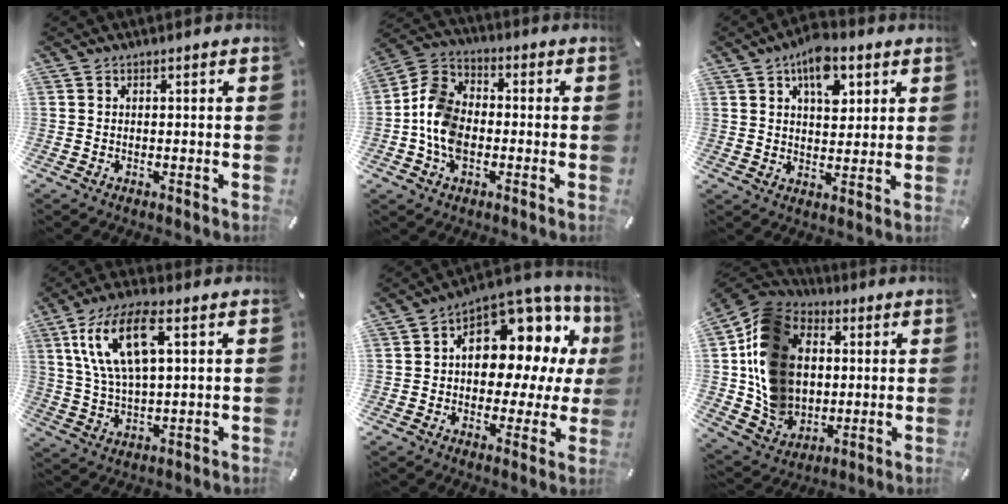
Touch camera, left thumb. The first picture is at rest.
{"total": 9.9, "force": [-2.6, 7.4, 6.0], "torque": [-0.142, 0.021, -0.048]}
{"total": 10.0, "force": [4.9, 5.9, 6.5], "torque": [-0.088, -0.014, 0.083]}
{"total": 14.0, "force": [5.7, 5.9, 11.3], "torque": [-0.251, 0.008, 0.099]}
{"total": 12.7, "force": [4.0, 8.7, 8.4], "torque": [-0.112, -0.047, 0.070]}
{"total": 17.2, "force": [2.0, 14.8, 8.5], "torque": [-0.174, -0.001, 0.043]}